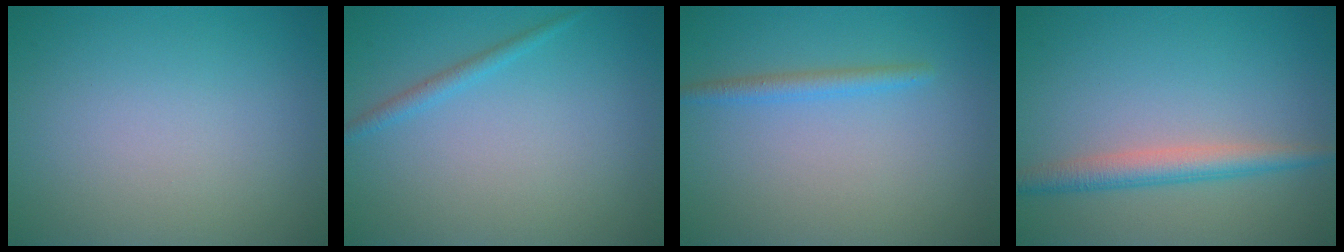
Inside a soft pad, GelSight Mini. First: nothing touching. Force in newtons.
{"total": 1.2, "press": 1.1, "slide": 0.1}
{"total": 1.7, "press": 1.7, "slide": 0.0}
{"total": 2.9, "press": 2.9, "slide": 0.1}